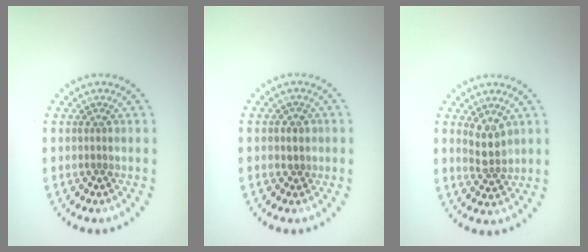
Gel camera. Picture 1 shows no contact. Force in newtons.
{"total": 0.8, "press": 0.7, "slide": 0.5}
{"total": 2.4, "press": 2.2, "slide": 1.1}